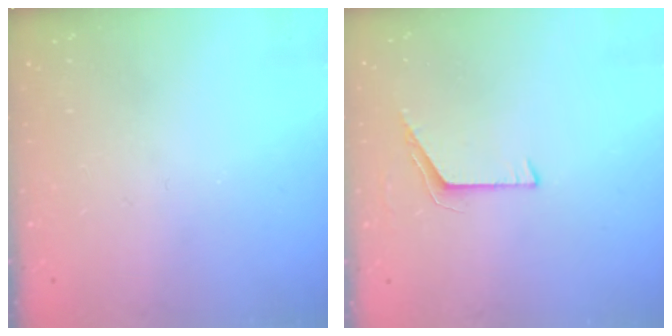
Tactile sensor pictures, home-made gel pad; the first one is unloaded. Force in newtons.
{"total": 6.1, "press": 6.0, "slide": 0.6}